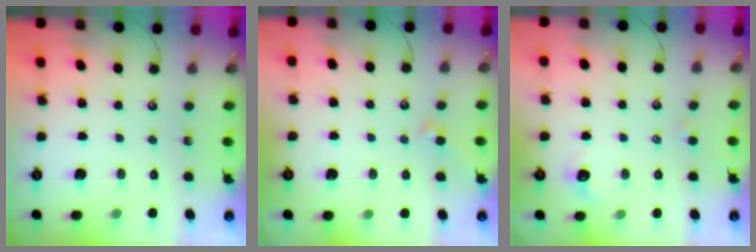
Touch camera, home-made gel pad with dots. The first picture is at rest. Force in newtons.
{"total": 0.7, "press": 0.5, "slide": 0.5}
{"total": 0.8, "press": 0.5, "slide": 0.7}